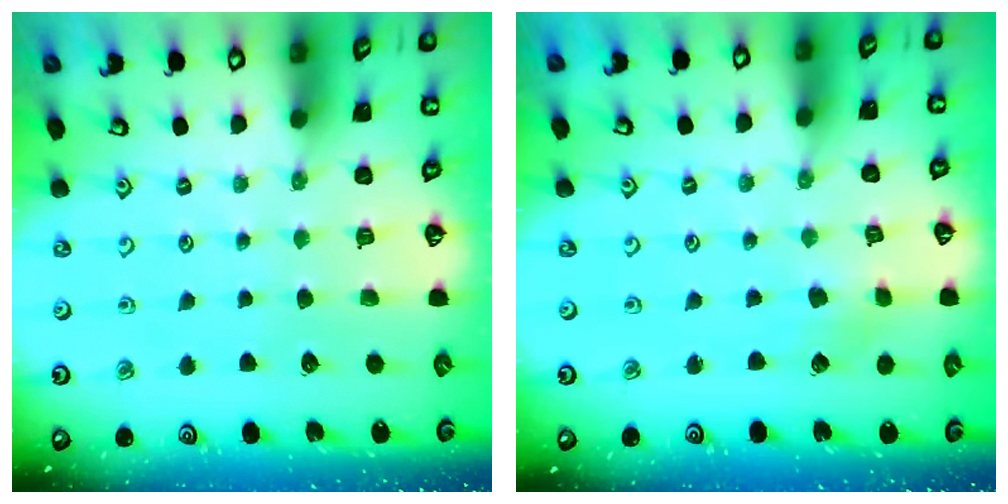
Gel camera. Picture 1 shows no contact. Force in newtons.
{"total": 2.1, "press": 2.1, "slide": 0.3}